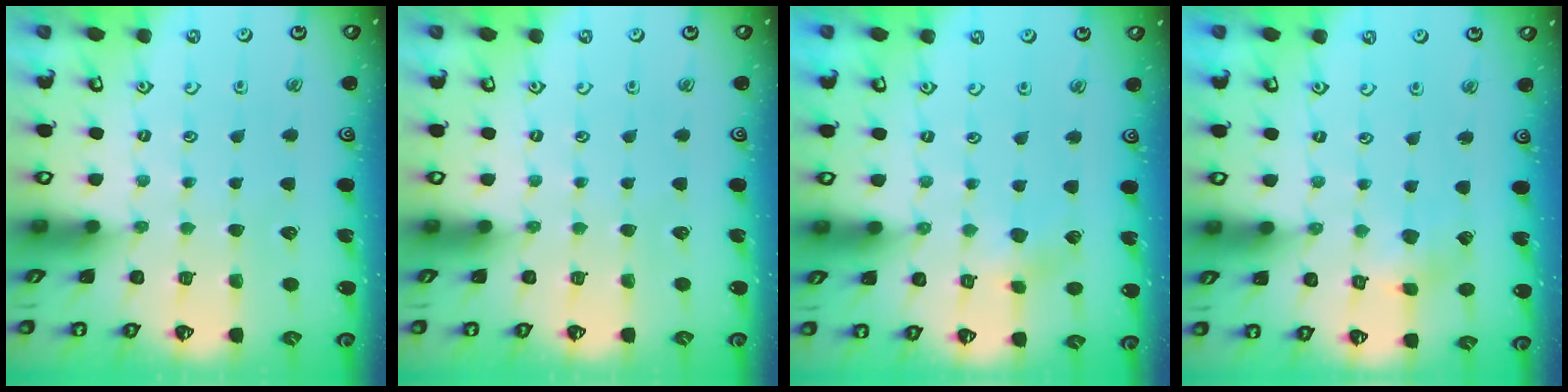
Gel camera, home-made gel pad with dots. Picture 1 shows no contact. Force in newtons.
{"total": 0.0}
{"total": 2.9, "press": 2.9, "slide": 0.4}
{"total": 4.5, "press": 4.5, "slide": 0.4}